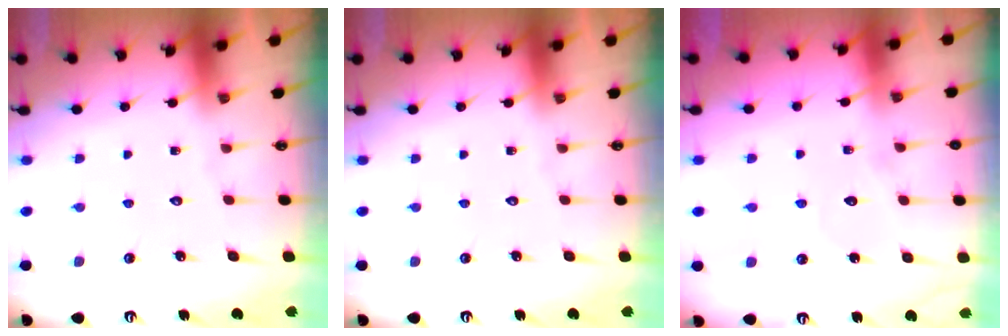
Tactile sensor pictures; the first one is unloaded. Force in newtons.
{"total": 0.0}
{"total": 6.1, "press": 6.1, "slide": 0.4}